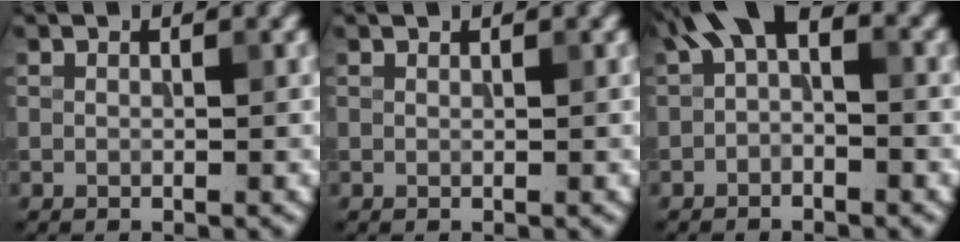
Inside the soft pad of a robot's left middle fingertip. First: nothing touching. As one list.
[{"total": 0.0}, {"total": 4.2, "force": [0.3, 2.4, 3.5], "torque": [-0.054, 0.016, -0.010]}]